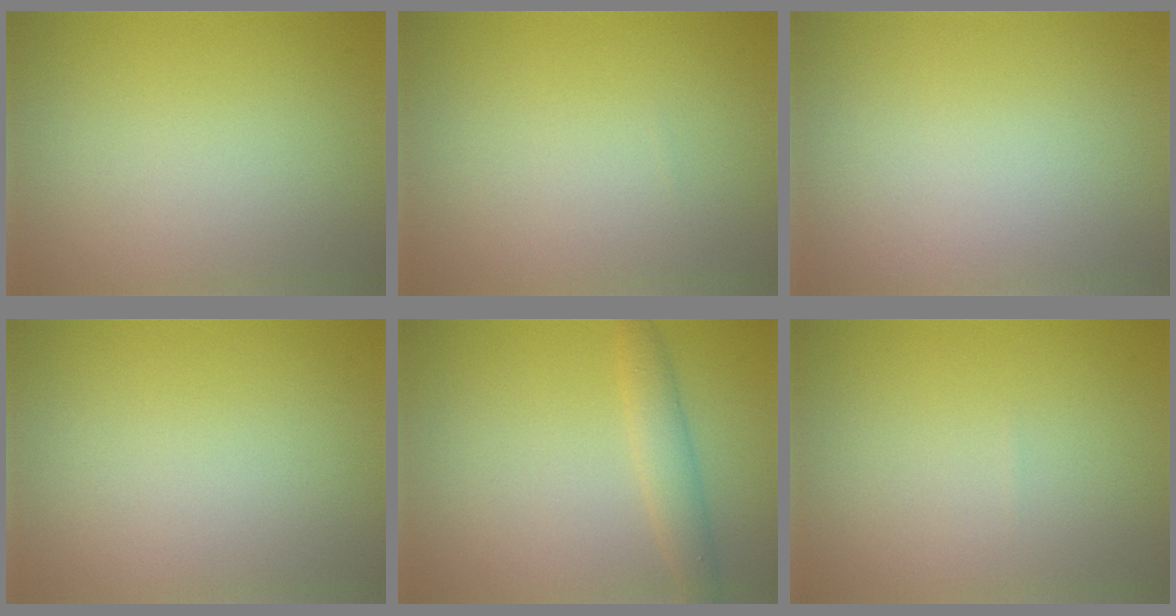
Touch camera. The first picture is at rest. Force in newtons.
{"total": 0.0}
{"total": 0.0}
{"total": 0.0}
{"total": 2.4, "press": 2.4, "slide": 0.1}
{"total": 0.0}